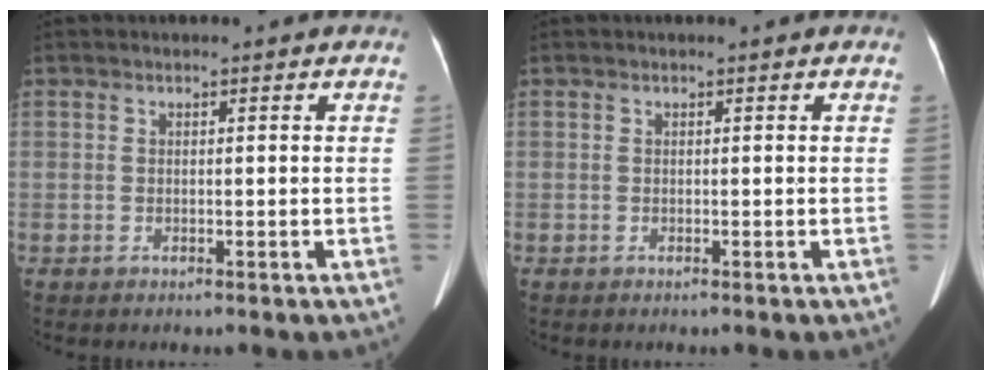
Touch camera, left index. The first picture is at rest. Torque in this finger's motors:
{"motor_torque": [-0.01, 0.09, 0.00, 0.00]}